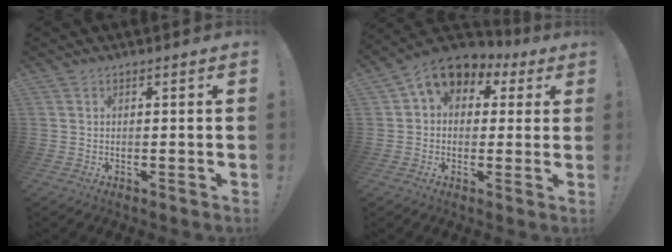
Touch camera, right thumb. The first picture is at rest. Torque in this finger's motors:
{"motor_torque": [0.61, 2.16, 1.29, 0.33, 0.08]}